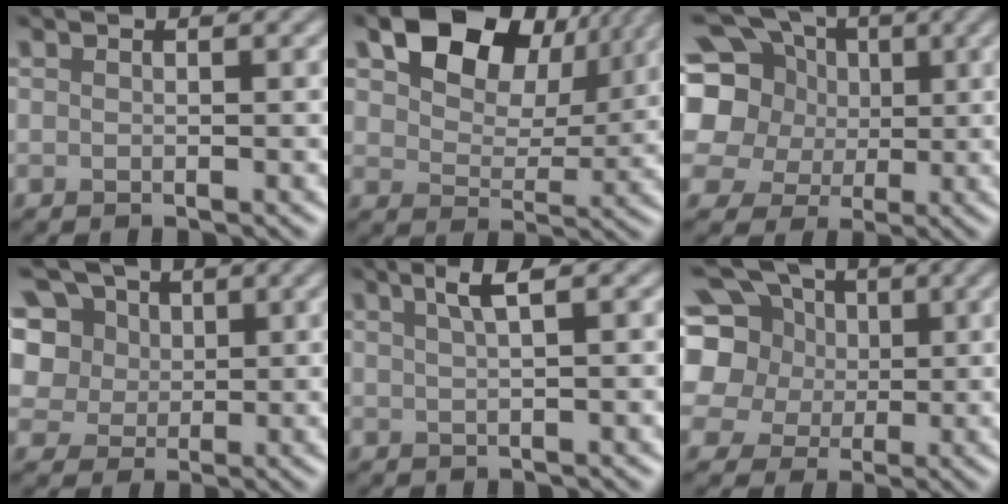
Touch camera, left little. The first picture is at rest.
{"total": 9.9, "force": [5.3, 6.1, 5.7], "torque": [-0.106, 0.001, 0.089]}
{"total": 15.1, "force": [3.8, 12.9, 6.9], "torque": [-0.171, 0.029, 0.047]}
{"total": 12.2, "force": [5.6, 9.1, 5.9], "torque": [-0.137, 0.039, 0.089]}
{"total": 2.5, "force": [1.2, 0.6, 2.1], "torque": [-0.029, 0.007, 0.019]}
{"total": 12.7, "force": [3.7, 10.4, 6.2], "torque": [-0.148, 0.028, 0.047]}